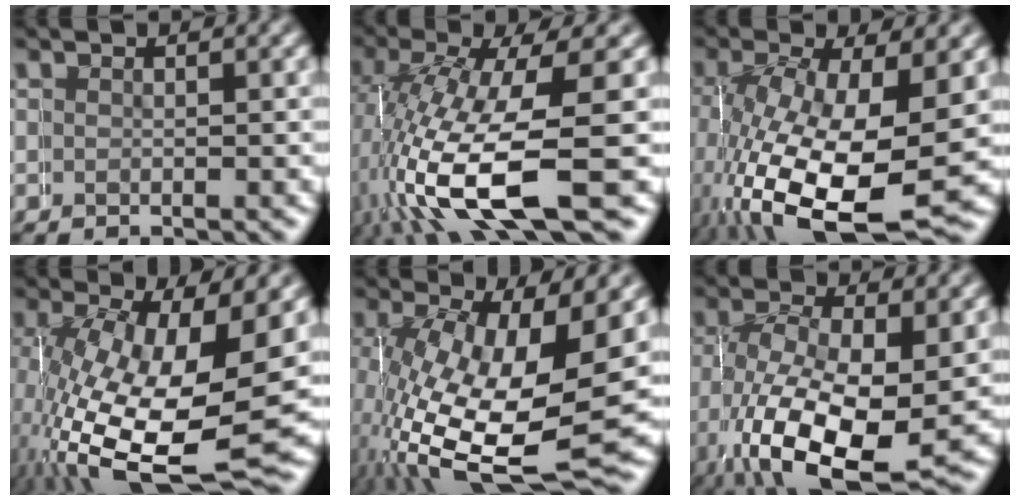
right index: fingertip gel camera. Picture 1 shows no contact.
{"total": 10.0, "force": [-1.6, 5.1, 8.4], "torque": [-0.188, -0.035, 0.001]}
{"total": 11.2, "force": [-2.0, 6.4, 9.1], "torque": [-0.206, -0.069, 0.008]}
{"total": 12.5, "force": [-1.6, 6.6, 10.5], "torque": [-0.226, -0.069, 0.022]}
{"total": 12.5, "force": [-1.2, 6.6, 10.5], "torque": [-0.225, -0.066, 0.026]}
{"total": 8.5, "force": [-1.6, 5.1, 6.6], "torque": [-0.149, -0.045, 0.004]}